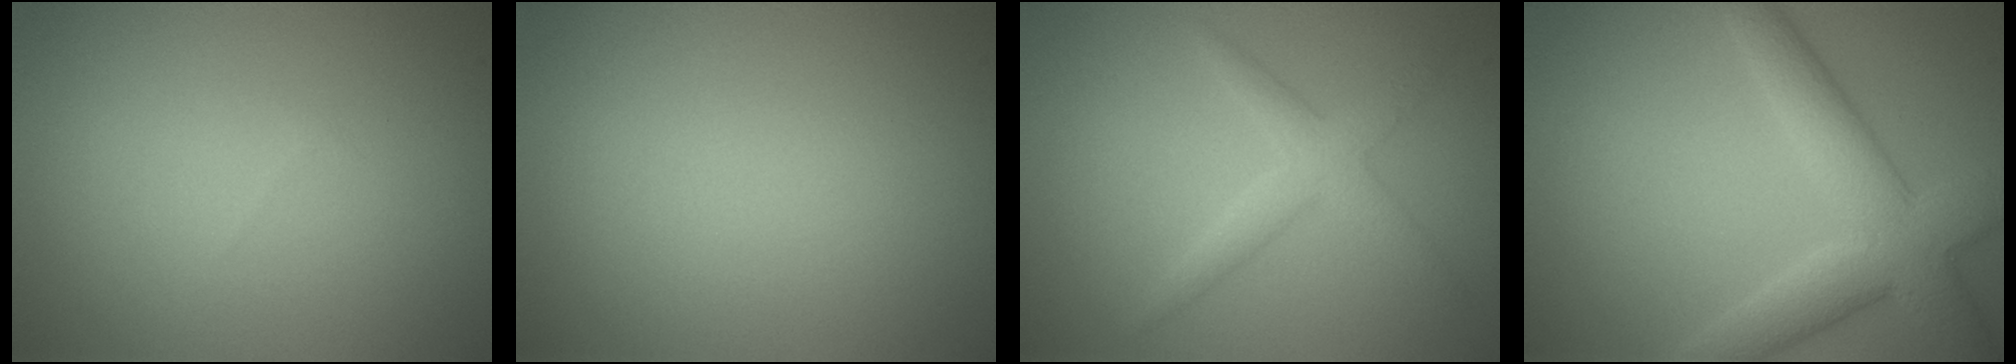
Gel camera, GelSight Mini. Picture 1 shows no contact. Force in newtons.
{"total": 0.0}
{"total": 2.5, "press": 2.5, "slide": 0.1}
{"total": 6.2, "press": 6.2, "slide": 0.4}